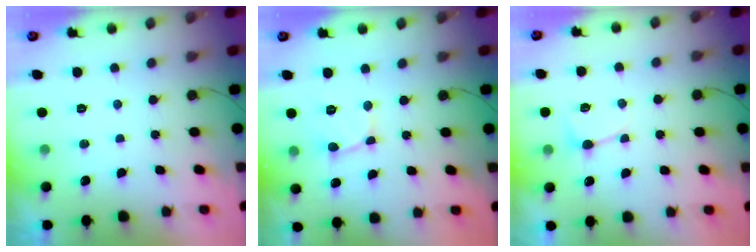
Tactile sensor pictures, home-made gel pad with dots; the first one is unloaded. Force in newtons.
{"total": 2.1, "press": 2.1, "slide": 0.2}
{"total": 3.6, "press": 3.5, "slide": 0.5}